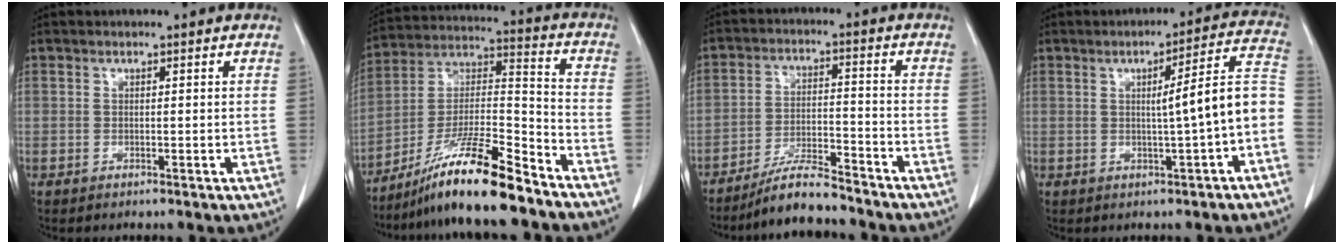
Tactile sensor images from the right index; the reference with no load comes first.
{"total": 16.0, "force": [-12.2, 0.8, 10.4], "torque": [-0.193, -0.005, -0.216]}
{"total": 8.3, "force": [-7.5, 1.0, 3.4], "torque": [-0.063, -0.006, -0.133]}
{"total": 9.2, "force": [-1.3, -0.2, 9.1], "torque": [-0.113, 0.024, -0.021]}